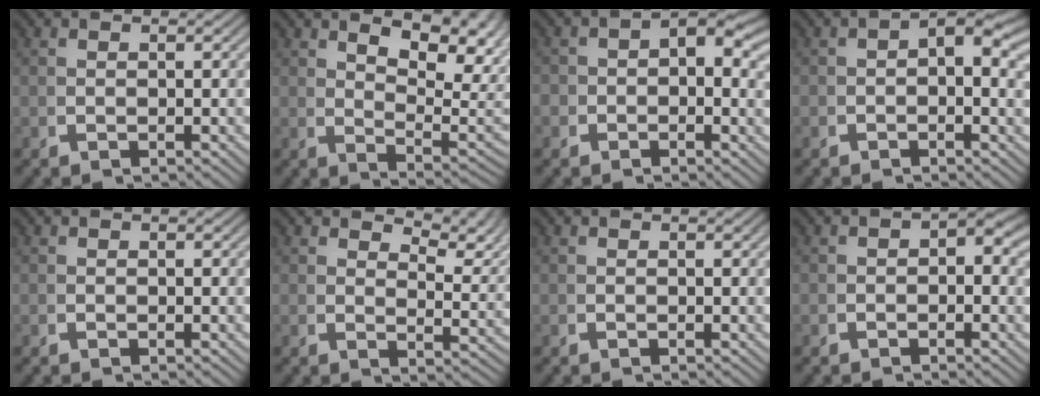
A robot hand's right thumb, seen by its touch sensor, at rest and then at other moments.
{"total": 7.4, "force": [2.2, 3.6, 6.0], "torque": [-0.084, -0.014, 0.049]}
{"total": 3.1, "force": [-0.1, 2.3, 2.1], "torque": [-0.027, -0.006, -0.005]}
{"total": 2.2, "force": [0.1, 1.1, 1.9], "torque": [-0.027, -0.001, 0.000]}
{"total": 0.0}
{"total": 5.3, "force": [3.5, 2.0, 3.5], "torque": [-0.034, 0.006, 0.051]}
{"total": 0.0}
{"total": 1.4, "force": [-0.3, 0.8, 1.0], "torque": [-0.011, -0.005, -0.007]}